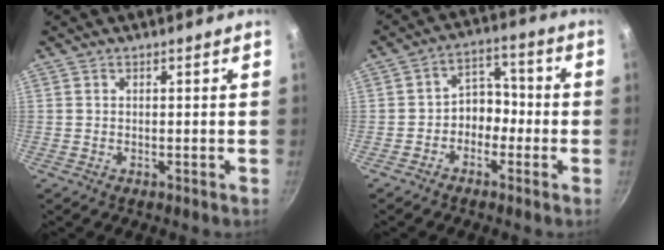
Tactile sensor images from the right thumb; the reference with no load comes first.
{"total": 6.2, "force": [-2.1, 4.9, 3.3], "torque": [0.001, 0.039, -0.044]}